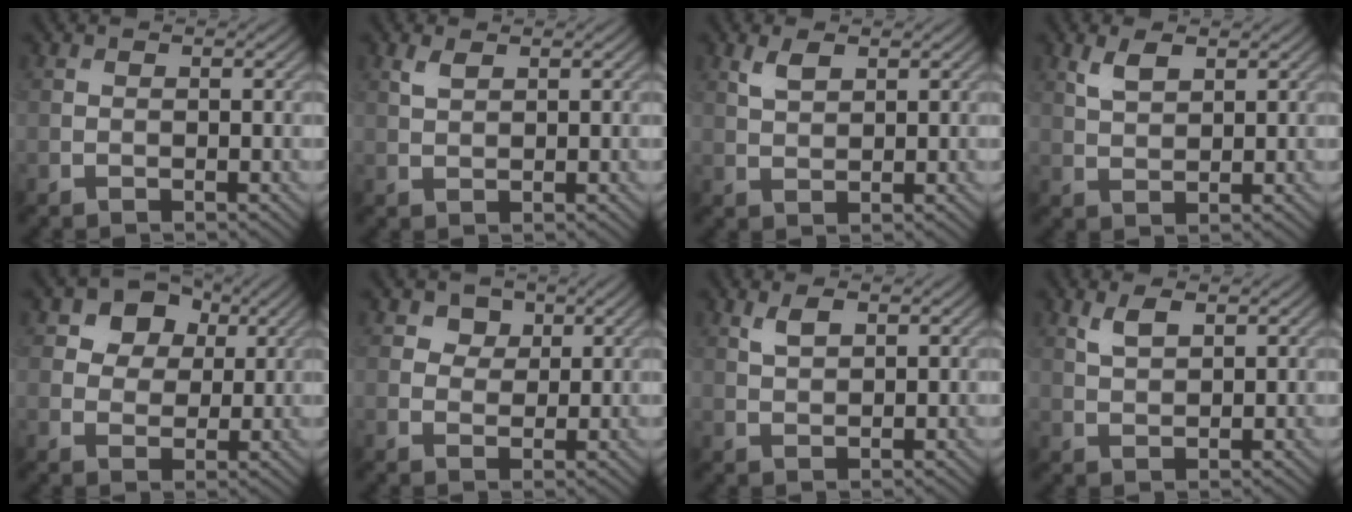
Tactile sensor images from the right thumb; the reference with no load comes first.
{"total": 1.7, "force": [1.0, 0.8, 1.1], "torque": [-0.029, 0.002, 0.023]}
{"total": 2.6, "force": [1.5, 1.2, 1.7], "torque": [-0.041, 0.000, 0.034]}
{"total": 3.1, "force": [1.8, 1.4, 2.1], "torque": [-0.050, -0.001, 0.040]}
{"total": 8.4, "force": [4.1, 6.3, 3.6], "torque": [-0.096, 0.006, 0.067]}
{"total": 2.9, "force": [1.6, 2.2, 1.0], "torque": [-0.019, -0.008, 0.028]}
{"total": 2.4, "force": [1.3, 1.1, 1.7], "torque": [-0.039, 0.001, 0.029]}
{"total": 2.9, "force": [1.7, 1.2, 2.0], "torque": [-0.047, 0.000, 0.036]}